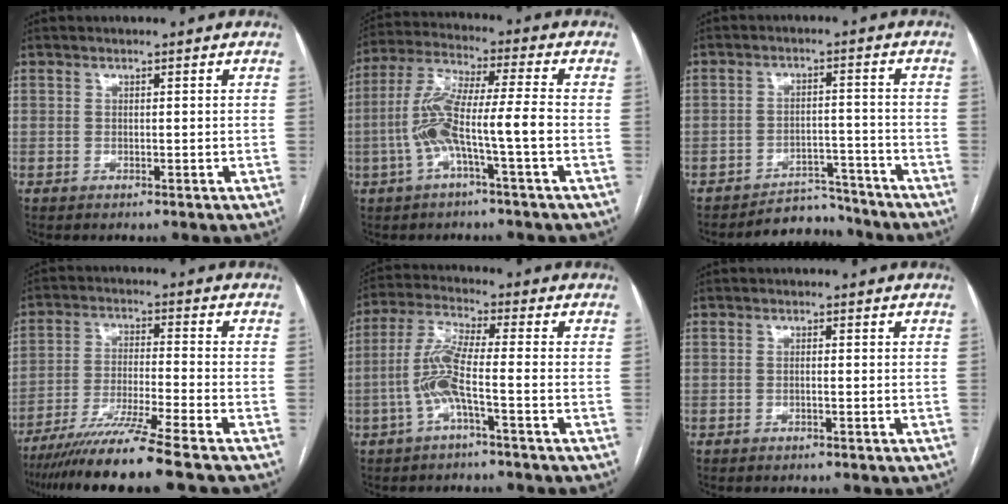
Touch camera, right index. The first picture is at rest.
{"total": 10.4, "force": [-2.7, 0.3, 10.1], "torque": [-0.210, 0.022, -0.056]}
{"total": 6.4, "force": [-6.1, 1.8, -0.6], "torque": [0.020, 0.028, -0.094]}
{"total": 12.5, "force": [-10.0, -2.1, 7.2], "torque": [-0.115, -0.037, -0.169]}
{"total": 7.4, "force": [-2.2, 0.1, 7.0], "torque": [-0.158, 0.012, -0.049]}
{"total": 0.5, "force": [-0.1, 0.0, 0.5], "torque": [-0.009, 0.001, -0.002]}